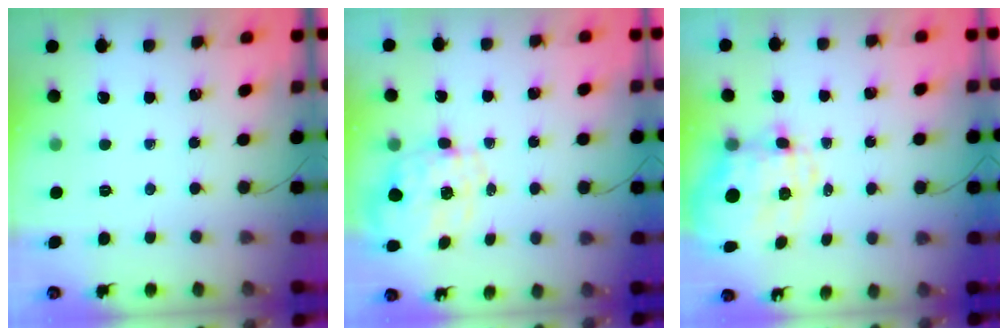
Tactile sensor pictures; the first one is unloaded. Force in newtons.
{"total": 2.3, "press": 2.1, "slide": 1.1}
{"total": 11.0, "press": 10.8, "slide": 2.2}